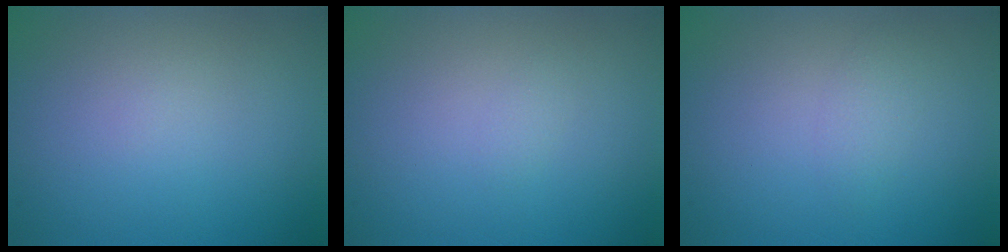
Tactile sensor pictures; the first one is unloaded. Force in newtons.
{"total": 0.6, "press": 0.6, "slide": 0.0}
{"total": 1.2, "press": 1.2, "slide": 0.1}